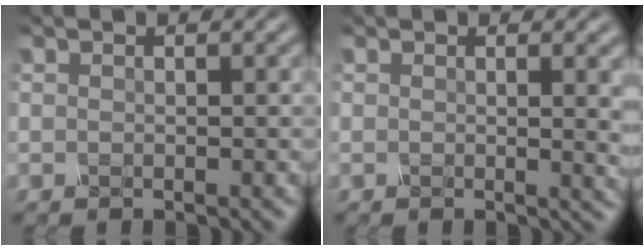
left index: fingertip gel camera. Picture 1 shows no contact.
{"total": 3.7, "force": [0.5, 1.4, 3.5], "torque": [-0.025, 0.001, 0.006]}